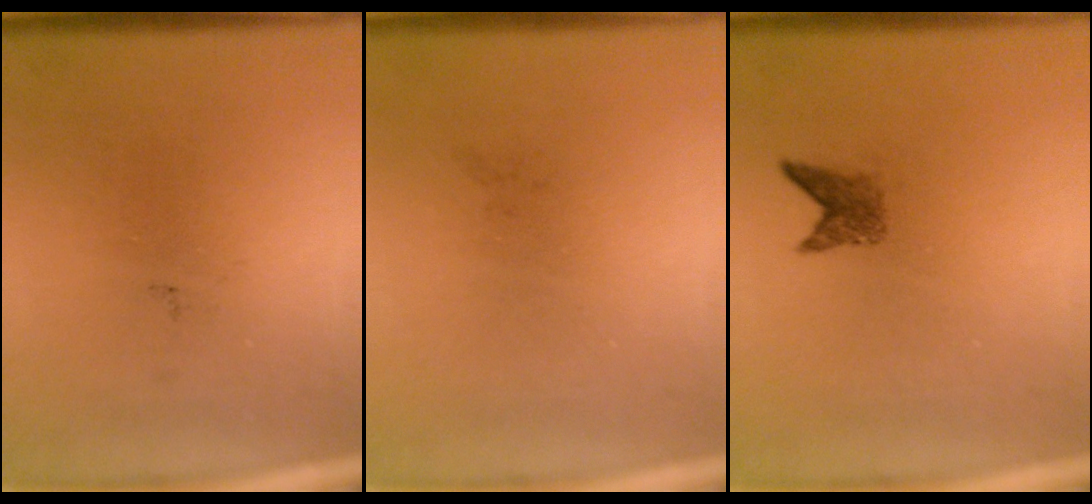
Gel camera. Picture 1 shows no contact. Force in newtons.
{"total": 0.0}
{"total": 1.9}